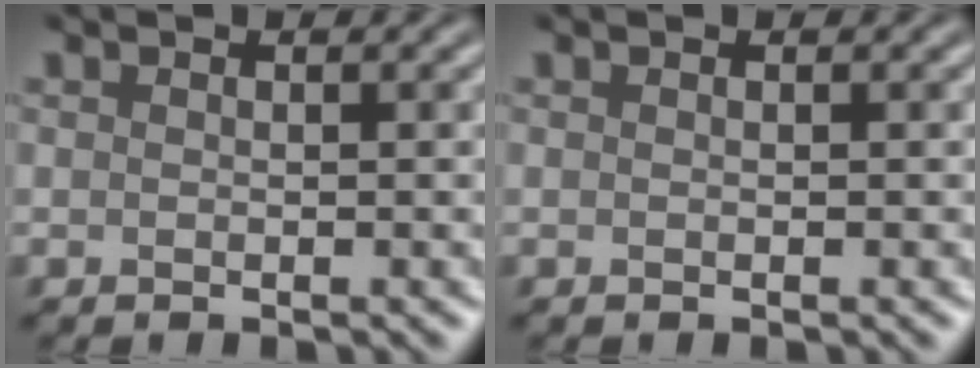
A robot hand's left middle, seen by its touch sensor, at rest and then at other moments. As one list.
[{"total": 0.0}]